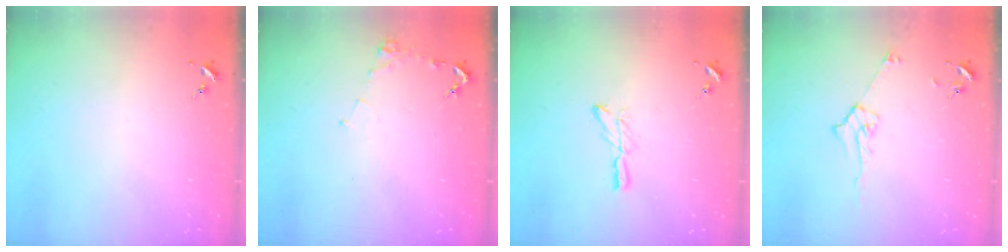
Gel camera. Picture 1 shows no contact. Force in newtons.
{"total": 4.6, "press": 4.6, "slide": 0.6}
{"total": 5.5, "press": 5.5, "slide": 0.5}
{"total": 5.9, "press": 5.8, "slide": 0.8}